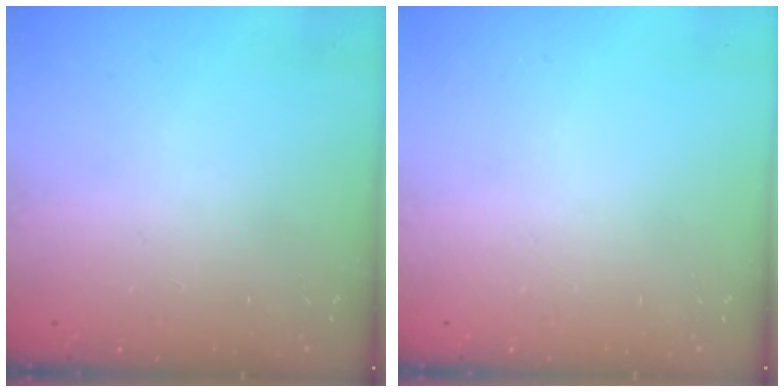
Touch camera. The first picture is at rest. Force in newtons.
{"total": 0.0}